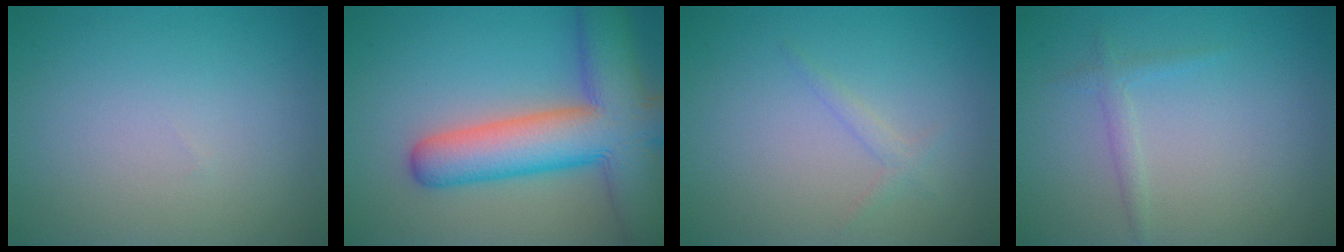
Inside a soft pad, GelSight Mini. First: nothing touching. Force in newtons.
{"total": 11.0, "press": 11.0, "slide": 0.6}
{"total": 1.1, "press": 1.1, "slide": 0.1}
{"total": 1.2, "press": 1.2, "slide": 0.1}